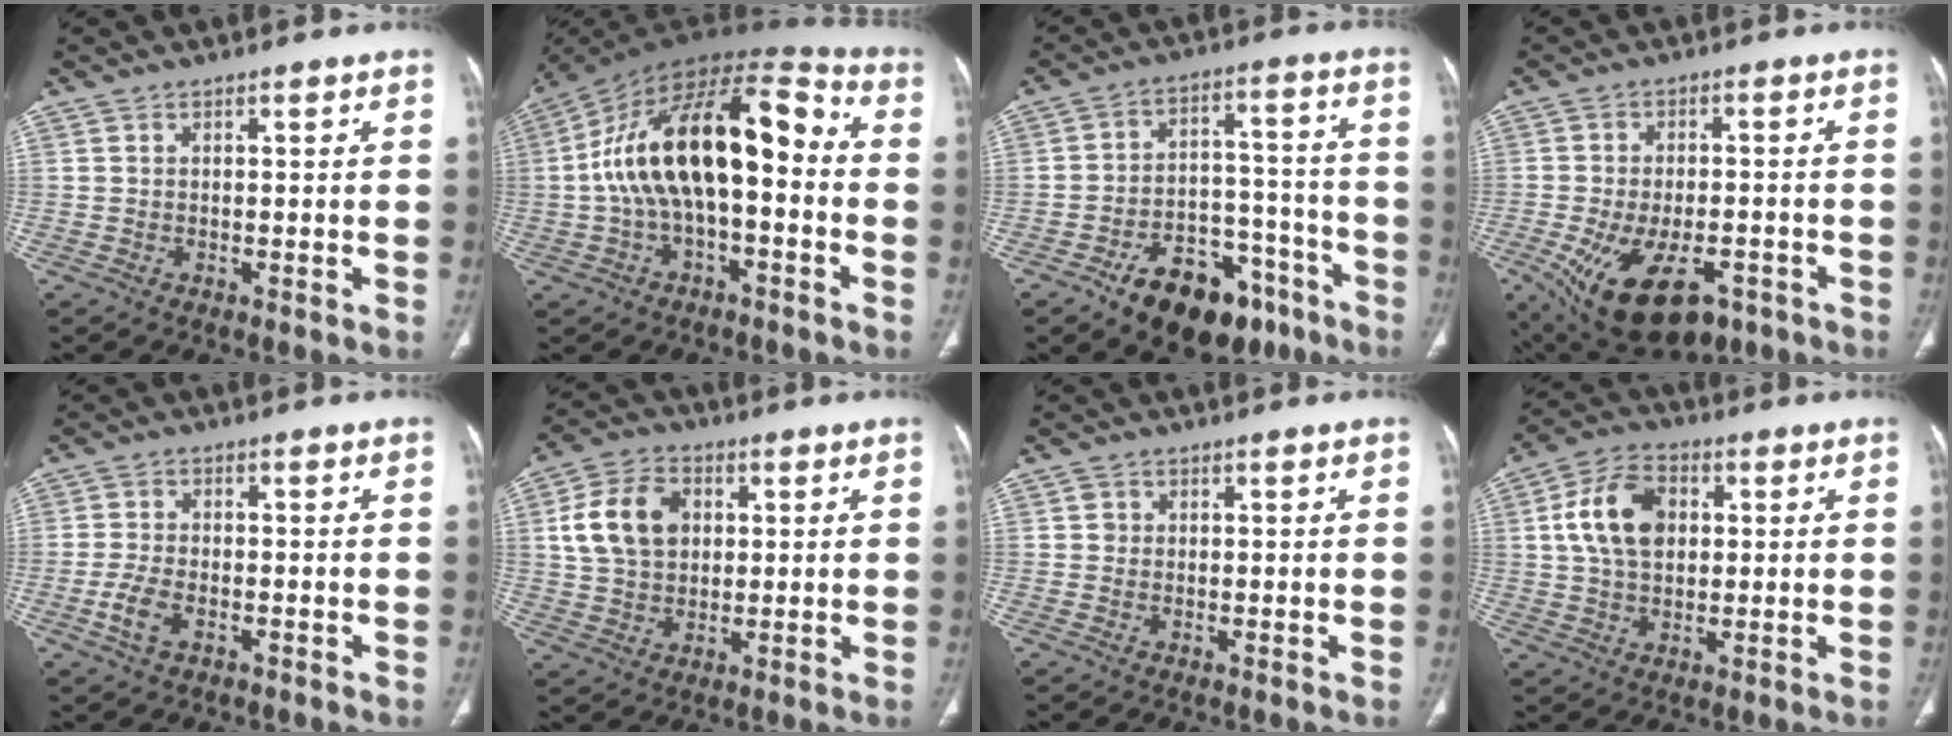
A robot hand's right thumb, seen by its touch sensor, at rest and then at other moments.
{"total": 20.8, "force": [-0.8, 10.1, 18.2], "torque": [-0.306, 0.062, -0.018]}
{"total": 17.7, "force": [-11.2, 9.8, 9.5], "torque": [-0.098, 0.087, -0.164]}
{"total": 17.1, "force": [-8.4, 8.8, 11.9], "torque": [-0.220, 0.008, -0.117]}
{"total": 4.7, "force": [-1.9, 2.5, 3.5], "torque": [-0.079, 0.006, -0.036]}
{"total": 12.2, "force": [2.6, 8.9, 8.0], "torque": [-0.131, 0.007, 0.046]}
{"total": 1.0, "force": [0.1, 1.0, 0.2], "torque": [0.003, 0.003, 0.002]}
{"total": 11.6, "force": [2.1, 7.8, 8.3], "torque": [-0.141, 0.011, 0.033]}